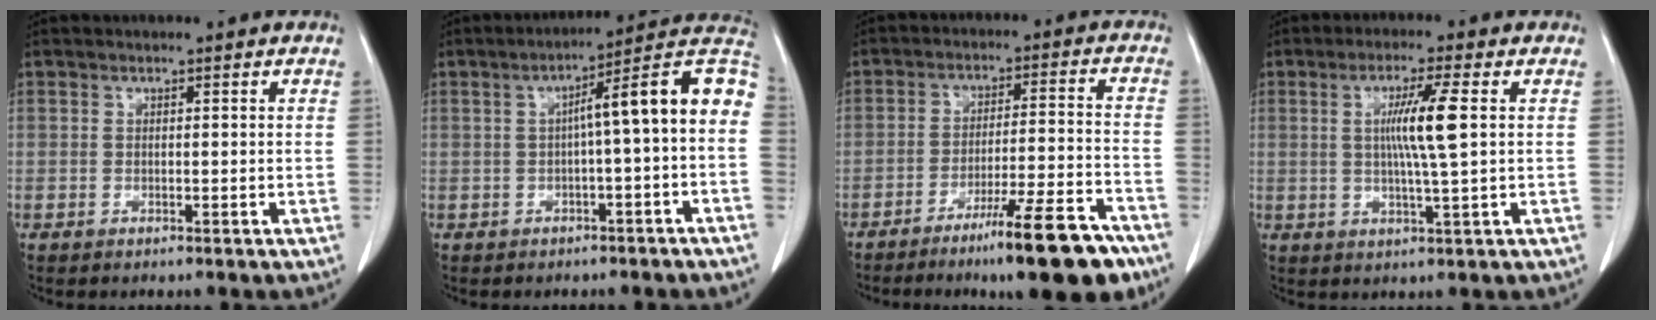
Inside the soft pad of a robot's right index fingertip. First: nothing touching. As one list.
[{"total": 11.7, "force": [0.2, 0.5, 11.7], "torque": [-0.160, 0.045, -0.003]}, {"total": 14.4, "force": [-10.2, 1.2, 10.1], "torque": [-0.131, 0.002, -0.156]}, {"total": 6.8, "force": [1.0, -0.7, 6.7], "torque": [-0.123, -0.003, 0.019]}]